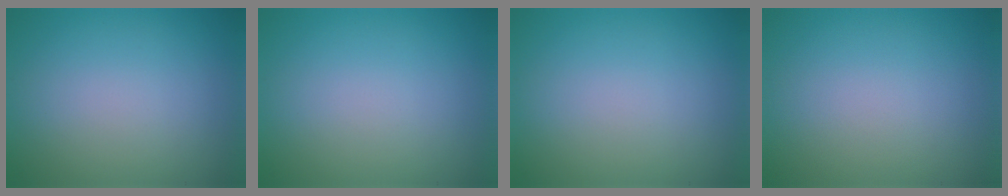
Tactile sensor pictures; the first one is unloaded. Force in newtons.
{"total": 0.0}
{"total": 0.0}
{"total": 0.0}